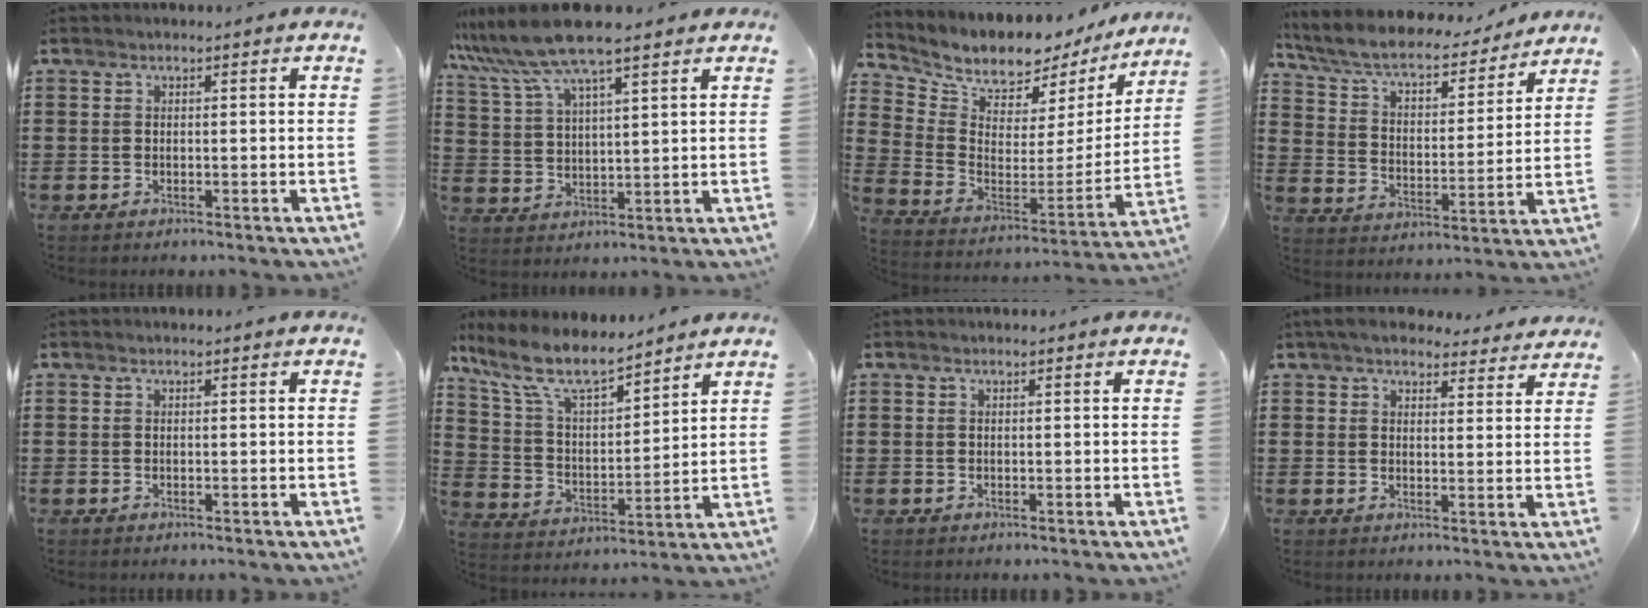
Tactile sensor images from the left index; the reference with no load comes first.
{"total": 9.4, "force": [7.6, 0.9, 5.5], "torque": [-0.130, -0.020, 0.135]}
{"total": 6.7, "force": [6.0, 2.7, 1.1], "torque": [-0.057, -0.055, 0.101]}
{"total": 6.8, "force": [5.9, 1.4, 2.9], "torque": [-0.083, -0.038, 0.098]}
{"total": 0.0}
{"total": 9.5, "force": [8.1, 1.9, 4.7], "torque": [-0.125, -0.038, 0.143]}
{"total": 0.0}
{"total": 5.3, "force": [4.8, 1.6, 1.5], "torque": [-0.046, -0.009, 0.090]}